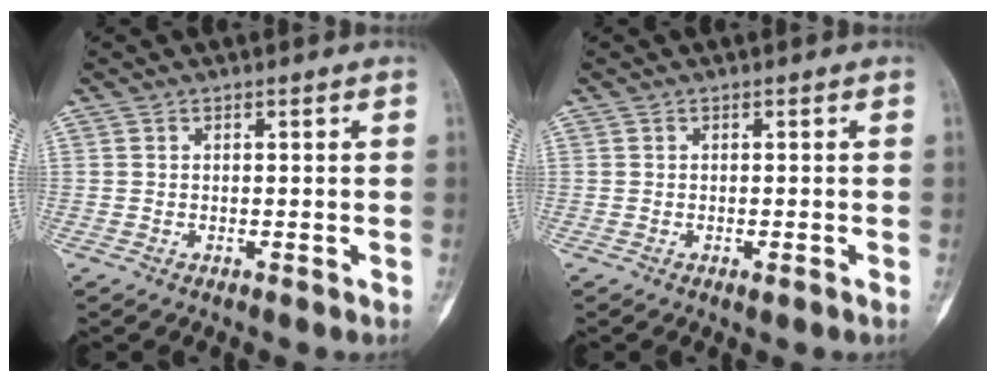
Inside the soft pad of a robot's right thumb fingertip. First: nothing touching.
{"total": 0.7, "force": [-0.3, 0.1, 0.6], "torque": [-0.009, 0.000, -0.002]}